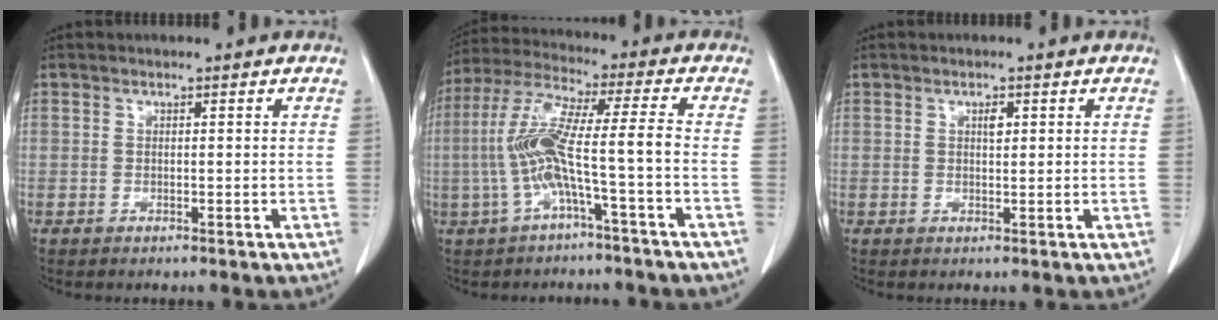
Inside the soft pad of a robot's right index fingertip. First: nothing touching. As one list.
[{"total": 10.3, "force": [-2.6, -0.2, 9.9], "torque": [-0.213, 0.024, -0.054]}, {"total": 1.3, "force": [0.5, 0.5, 1.1], "torque": [-0.018, 0.000, 0.008]}]